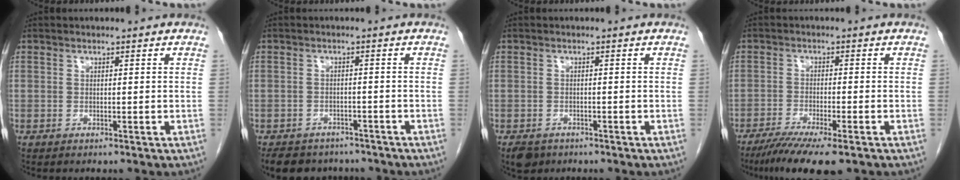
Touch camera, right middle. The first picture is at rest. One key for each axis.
{"total": 8.9, "fx": -7.6, "fy": 4.2, "fz": 2.1, "tx": -0.034, "ty": 0.000, "tz": -0.098}
{"total": 3.0, "fx": -2.2, "fy": 1.9, "fz": 1.0, "tx": -0.017, "ty": -0.001, "tz": -0.031}
{"total": 9.0, "fx": -6.5, "fy": 0.9, "fz": 6.2, "tx": -0.098, "ty": -0.021, "tz": -0.102}